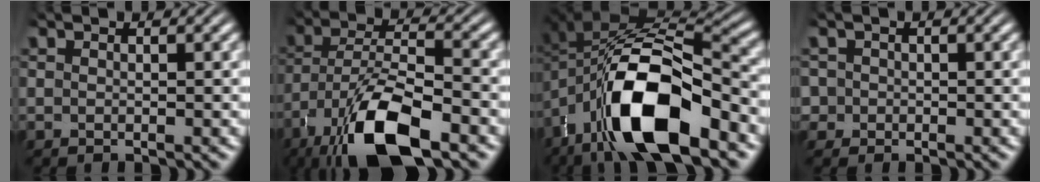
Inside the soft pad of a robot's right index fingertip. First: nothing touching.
{"total": 8.5, "force": [-2.9, 3.6, 7.1], "torque": [-0.138, -0.021, -0.038]}
{"total": 13.5, "force": [-3.9, 7.6, 10.4], "torque": [-0.211, -0.034, -0.052]}
{"total": 2.7, "force": [-0.7, 2.6, 0.3], "torque": [-0.017, -0.011, -0.015]}